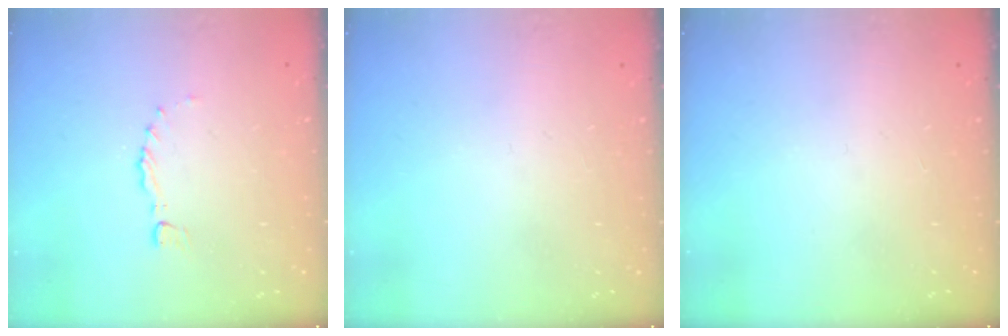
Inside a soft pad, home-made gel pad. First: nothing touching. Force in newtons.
{"total": 0.0}
{"total": 1.6, "press": 1.6, "slide": 0.1}